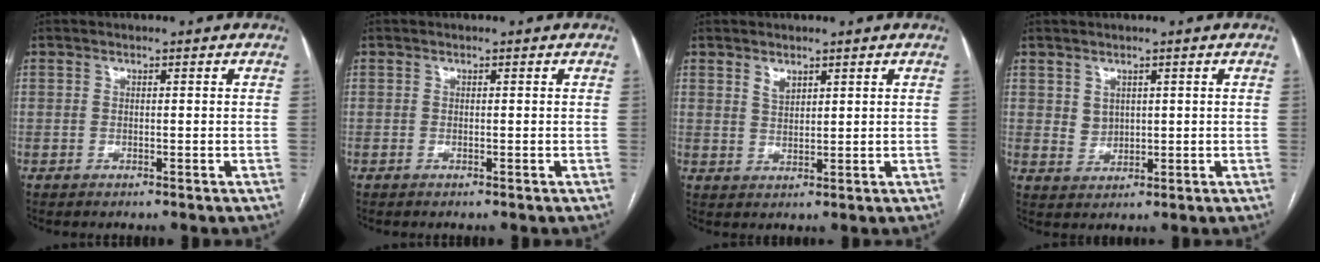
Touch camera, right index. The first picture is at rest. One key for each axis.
{"total": 0.0}
{"total": 2.3, "fx": 1.6, "fy": 1.1, "fz": 1.1, "tx": -0.022, "ty": -0.001, "tz": 0.036}
{"total": 2.6, "fx": 1.0, "fy": 2.2, "fz": 1.0, "tx": -0.021, "ty": 0.000, "tz": 0.027}